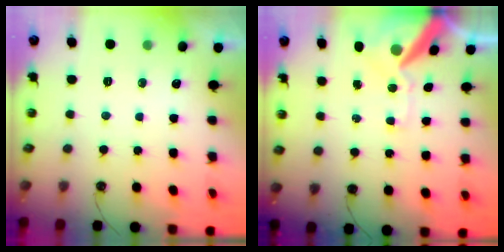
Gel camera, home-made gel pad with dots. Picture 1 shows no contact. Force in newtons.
{"total": 13.1, "press": 13.0, "slide": 1.8}